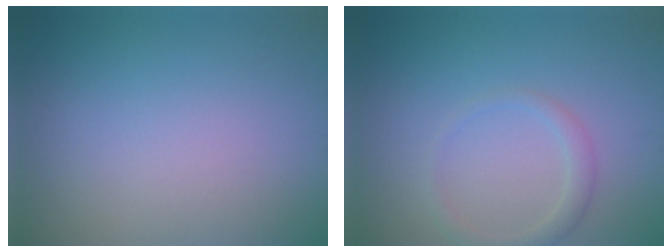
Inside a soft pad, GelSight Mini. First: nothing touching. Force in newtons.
{"total": 1.7, "press": 1.7, "slide": 0.1}